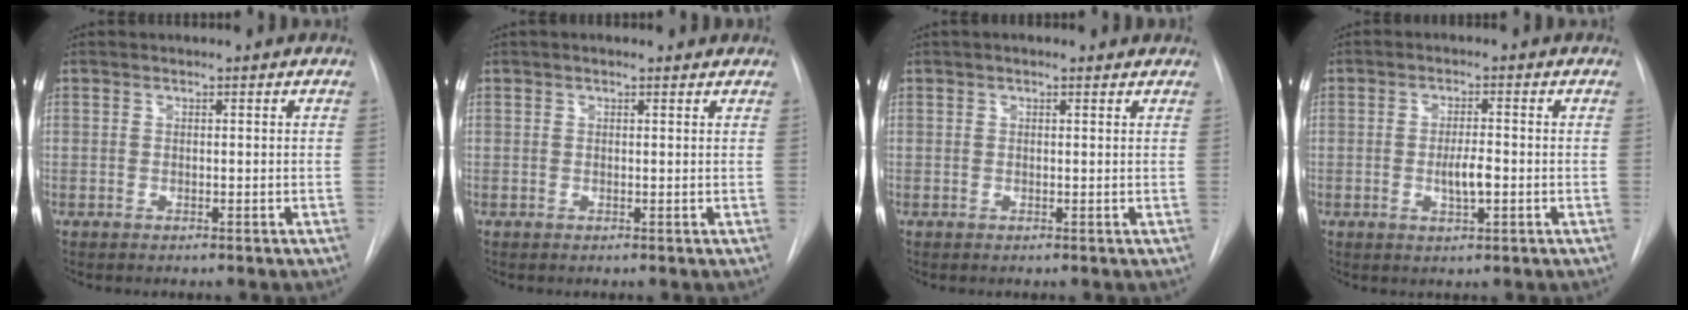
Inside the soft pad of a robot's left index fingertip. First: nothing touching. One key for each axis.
{"total": 2.3, "fx": 1.7, "fy": 0.7, "fz": 1.2, "tx": -0.016, "ty": 0.022, "tz": 0.022}
{"total": 2.5, "fx": 1.8, "fy": 0.8, "fz": 1.4, "tx": -0.019, "ty": 0.024, "tz": 0.023}
{"total": 3.7, "fx": -0.8, "fy": 1.0, "fz": 3.5, "tx": -0.063, "ty": -0.002, "tz": -0.009}